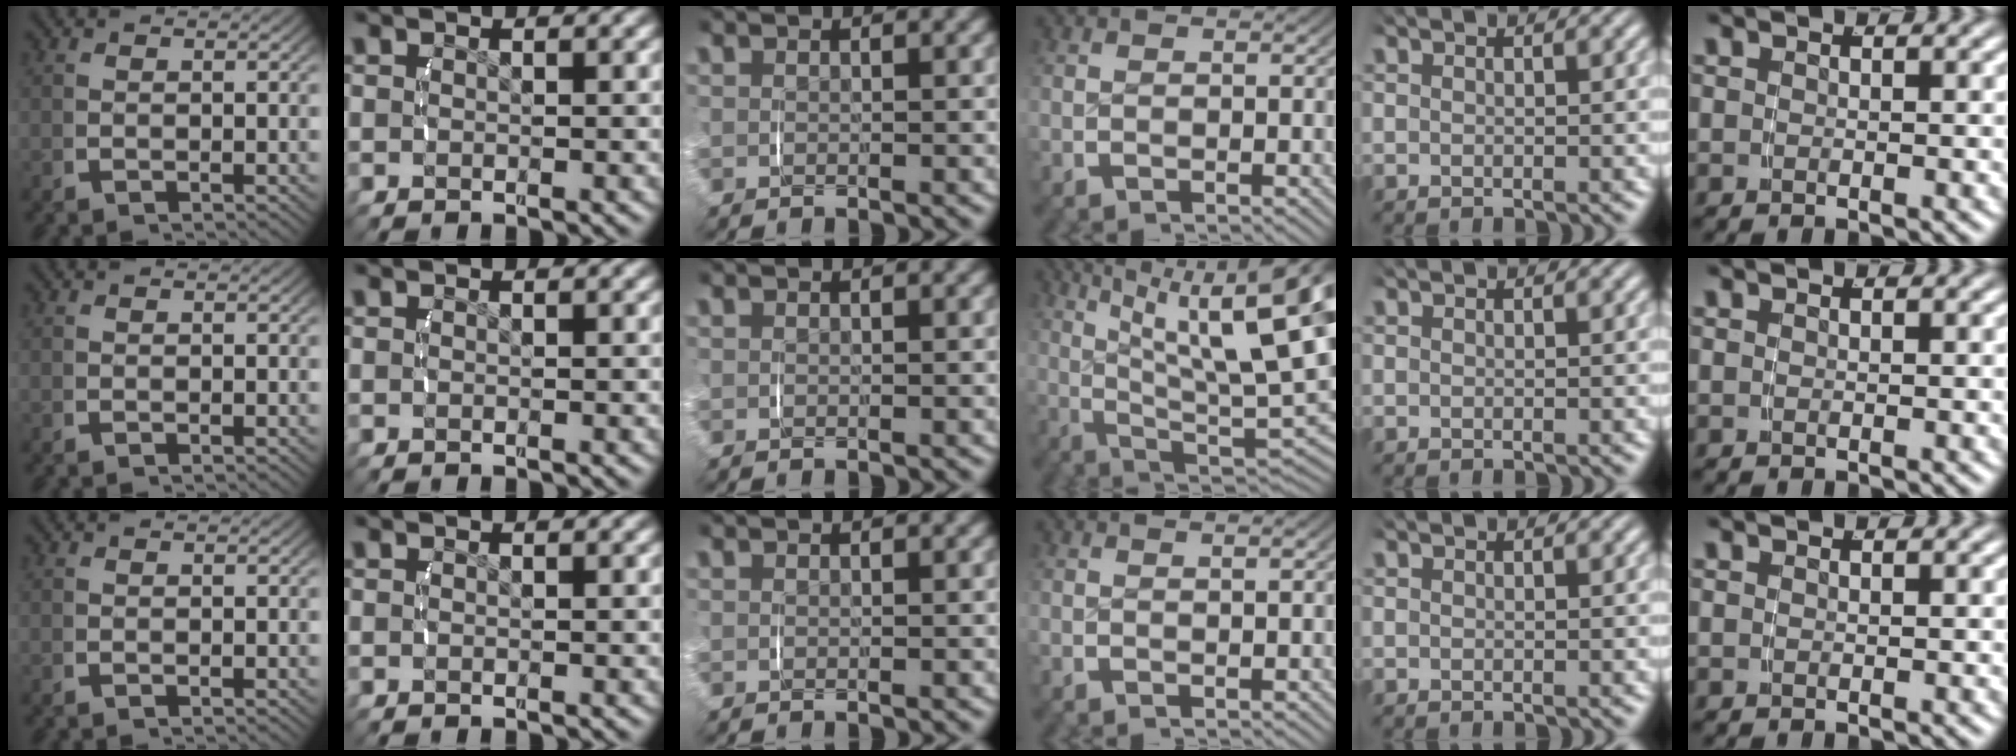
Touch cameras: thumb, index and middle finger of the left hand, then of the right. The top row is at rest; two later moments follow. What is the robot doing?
{"motion": "lift_and_place", "object": "glasses case"}